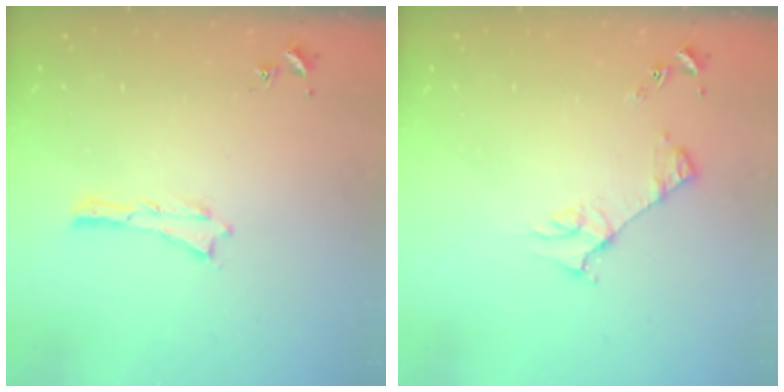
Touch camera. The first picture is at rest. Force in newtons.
{"total": 3.8, "press": 3.7, "slide": 0.4}